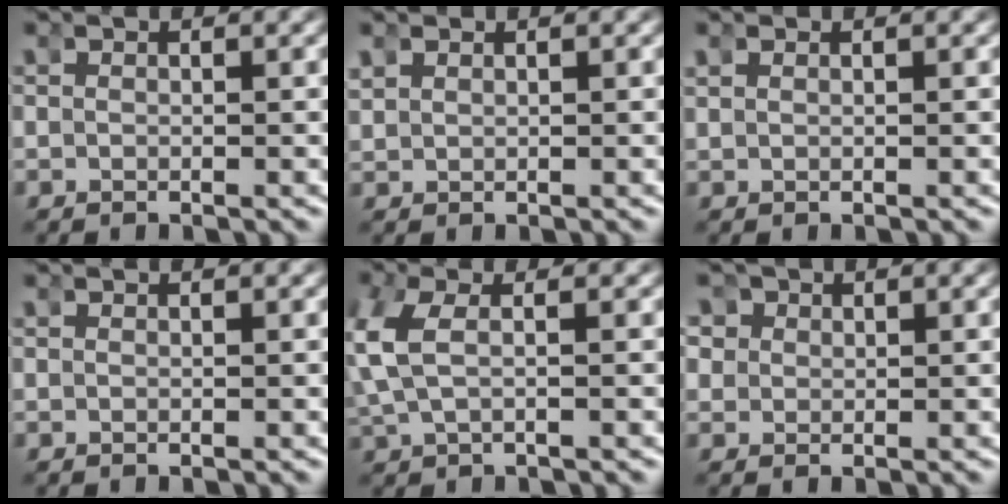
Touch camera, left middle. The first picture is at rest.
{"total": 1.2, "force": [1.1, 0.4, 0.3], "torque": [-0.011, 0.006, 0.023]}
{"total": 0.7, "force": [0.7, 0.0, 0.0], "torque": [-0.002, 0.004, 0.013]}
{"total": 0.0}
{"total": 3.6, "force": [0.9, 1.9, 2.9], "torque": [-0.087, -0.004, 0.023]}
{"total": 4.9, "force": [2.1, 4.0, 1.8], "torque": [-0.049, 0.005, 0.028]}